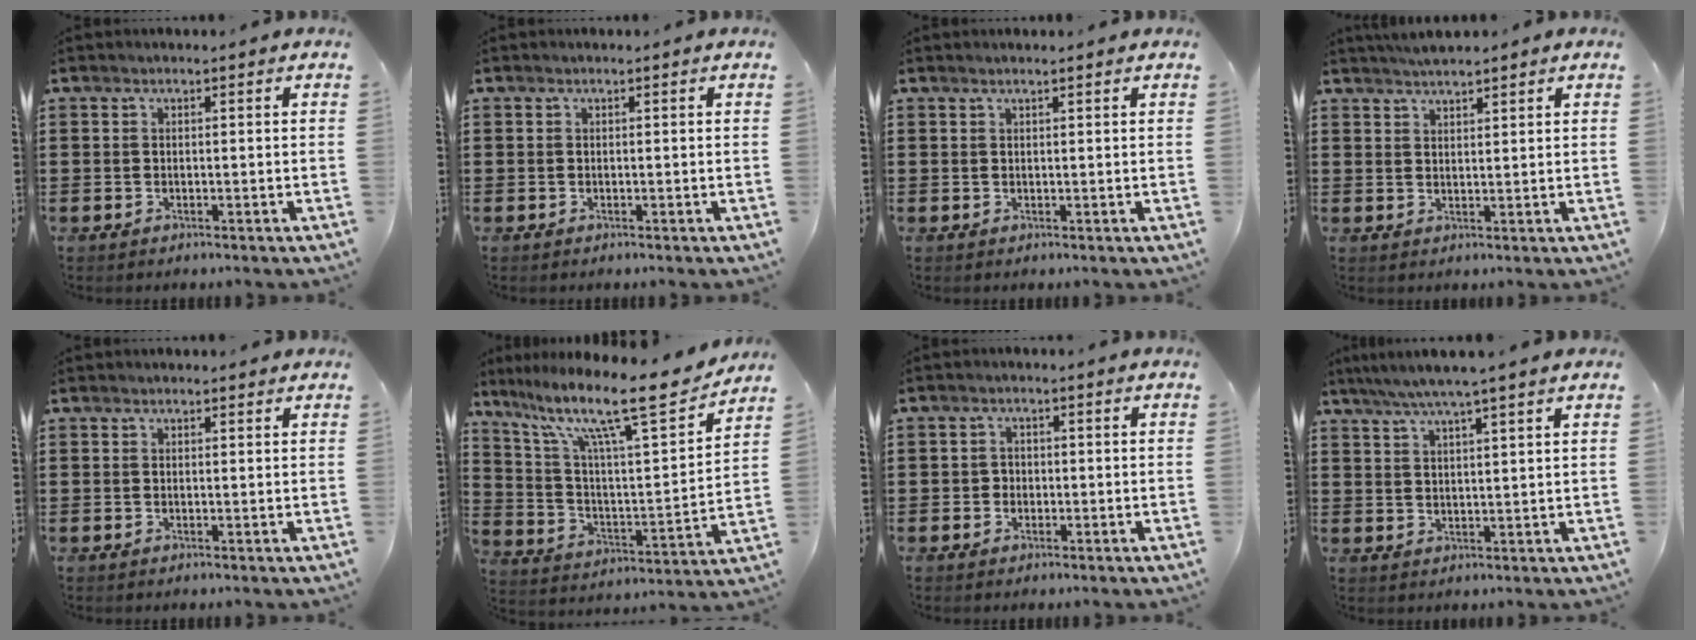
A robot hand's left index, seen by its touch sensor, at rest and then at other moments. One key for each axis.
{"total": 0.0}
{"total": 0.7, "fx": 0.6, "fy": -0.1, "fz": 0.4, "tx": -0.007, "ty": -0.001, "tz": 0.011}
{"total": 2.5, "fx": 2.4, "fy": 0.3, "fz": 0.7, "tx": -0.019, "ty": 0.001, "tz": 0.045}
{"total": 1.0, "fx": 0.9, "fy": 0.1, "fz": 0.3, "tx": 0.002, "ty": -0.002, "tz": 0.016}
{"total": 15.3, "fx": 11.2, "fy": 2.1, "fz": 10.2, "tx": -0.209, "ty": -0.065, "tz": 0.177}
{"total": 1.4, "fx": -0.2, "fy": 1.4, "fz": 0.3, "tx": -0.010, "ty": 0.005, "tz": -0.007}
{"total": 4.5, "fx": 3.6, "fy": -0.5, "fz": 2.6, "tx": -0.059, "ty": -0.010, "tz": 0.062}